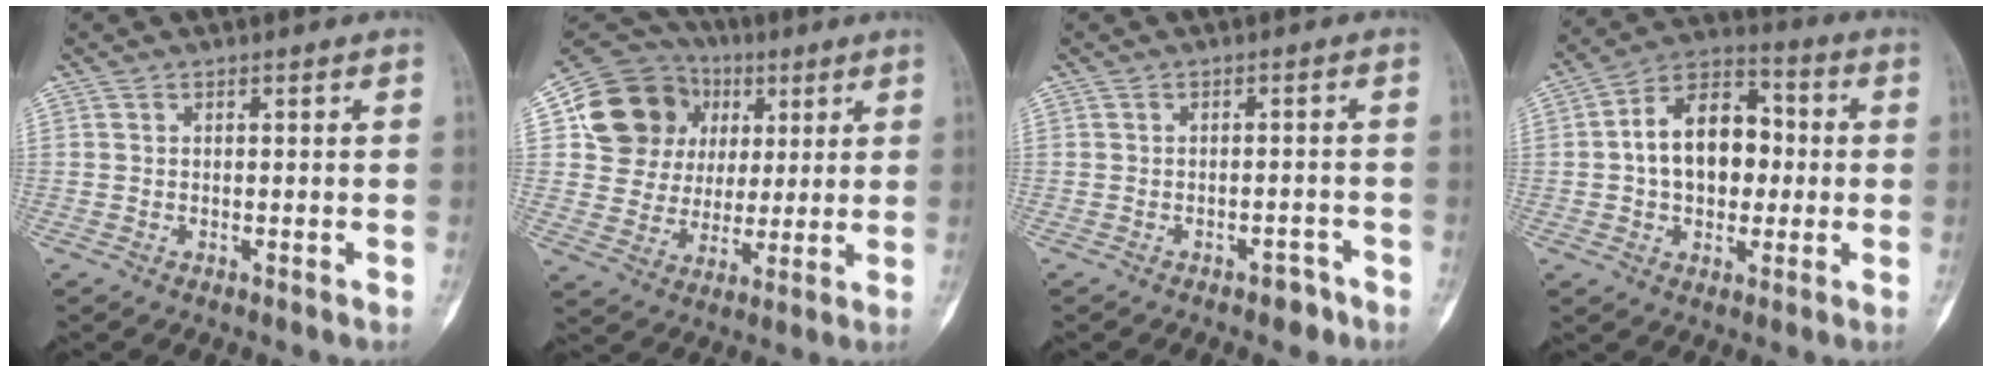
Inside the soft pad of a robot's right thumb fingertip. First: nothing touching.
{"total": 14.8, "force": [4.1, 13.2, 5.4], "torque": [-0.065, 0.013, 0.074]}
{"total": 3.0, "force": [-2.2, 1.4, 1.5], "torque": [-0.007, 0.018, -0.026]}
{"total": 15.2, "force": [0.5, 10.2, 11.2], "torque": [-0.145, 0.031, 0.001]}